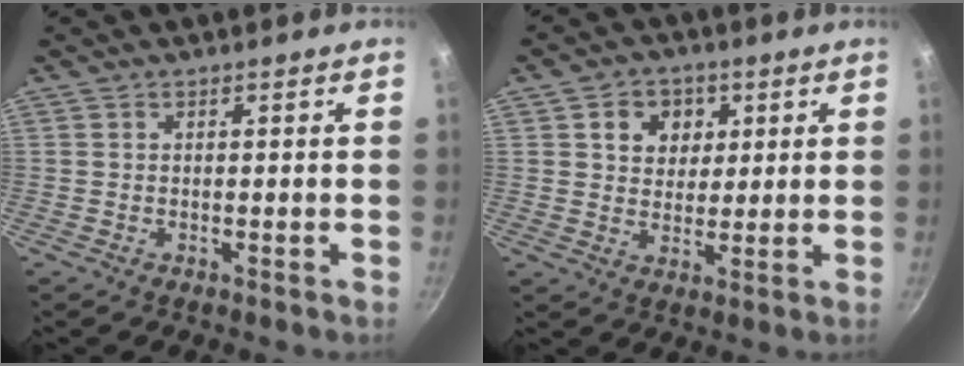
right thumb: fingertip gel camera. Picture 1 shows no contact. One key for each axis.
{"total": 7.1, "fx": 2.3, "fy": 5.9, "fz": 3.0, "tx": -0.016, "ty": -0.004, "tz": 0.032}